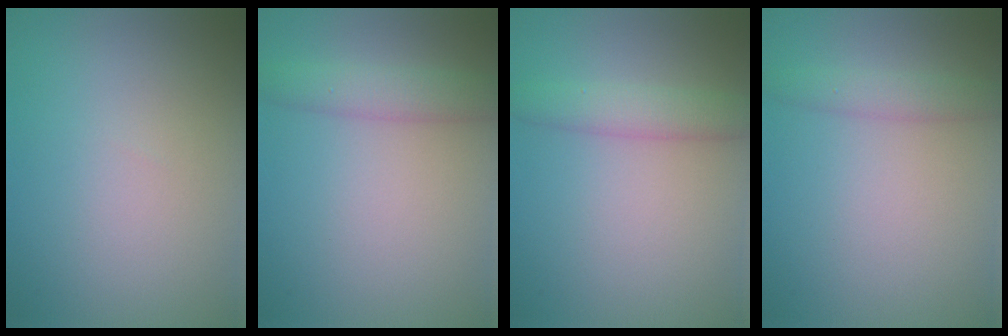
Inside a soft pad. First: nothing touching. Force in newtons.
{"total": 3.0, "press": 3.0, "slide": 0.1}
{"total": 2.9, "press": 2.9, "slide": 0.1}
{"total": 2.0, "press": 2.0, "slide": 0.0}